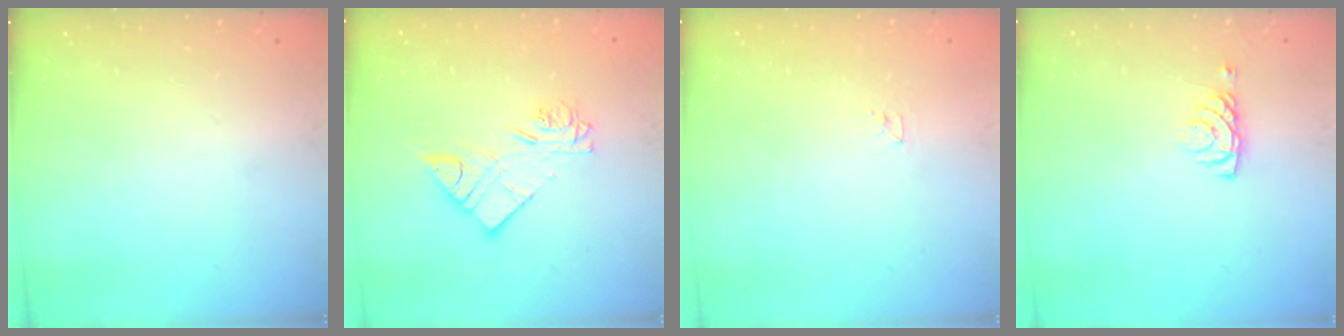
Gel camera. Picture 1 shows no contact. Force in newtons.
{"total": 10.6, "press": 10.5, "slide": 0.9}
{"total": 2.4, "press": 2.4, "slide": 0.3}
{"total": 4.7, "press": 4.6, "slide": 0.7}